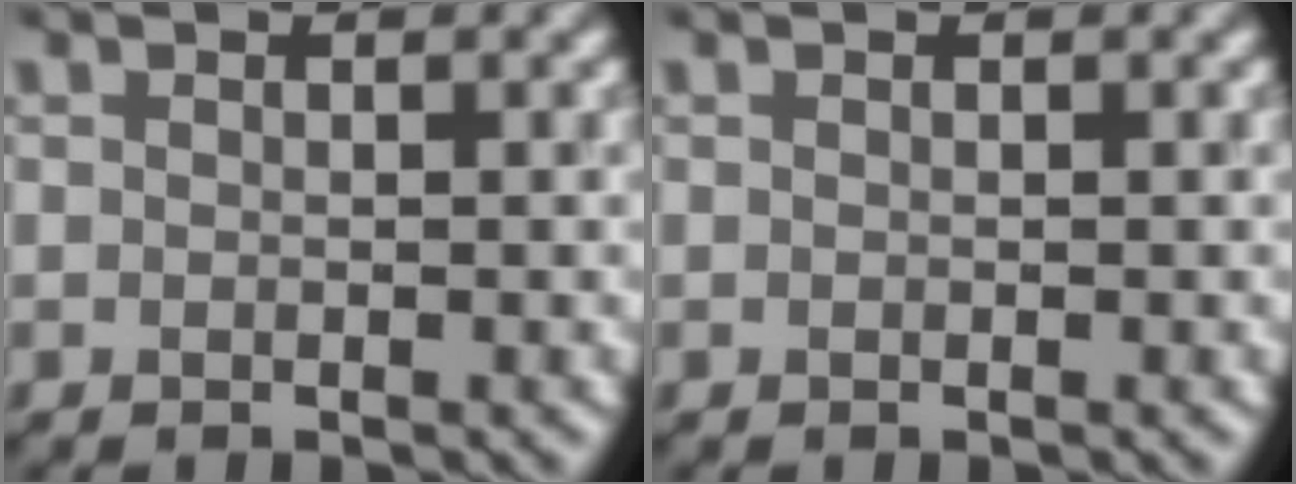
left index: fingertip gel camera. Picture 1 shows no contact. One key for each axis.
{"total": 0.0}